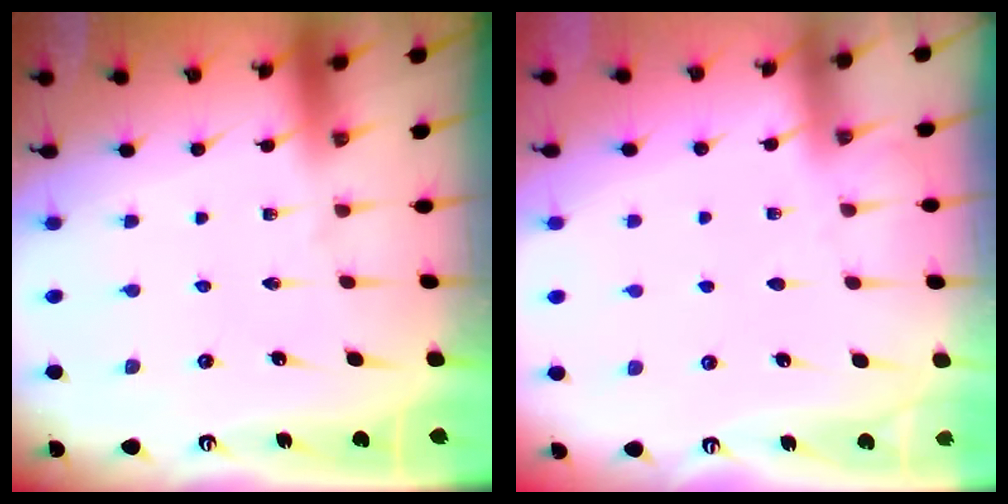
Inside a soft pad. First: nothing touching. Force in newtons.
{"total": 3.8, "press": 3.8, "slide": 0.6}